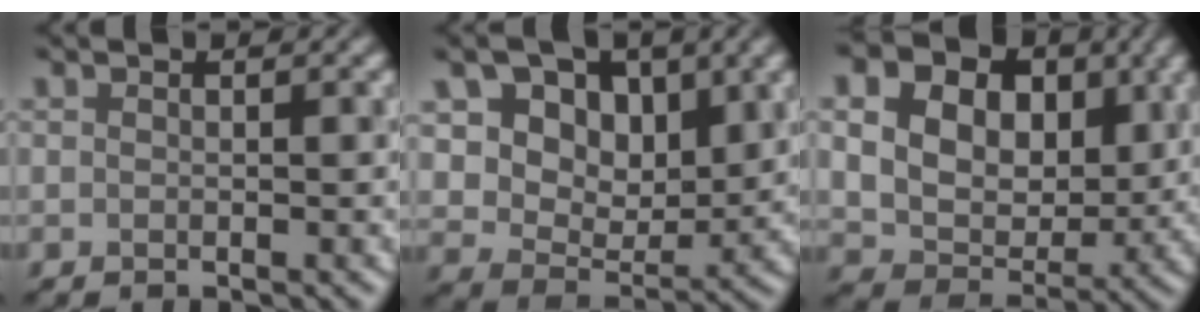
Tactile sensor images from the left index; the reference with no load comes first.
{"total": 10.5, "force": [4.7, 6.7, 6.7], "torque": [-0.122, 0.004, 0.081]}
{"total": 16.1, "force": [5.9, 11.8, 9.2], "torque": [-0.189, 0.031, 0.116]}